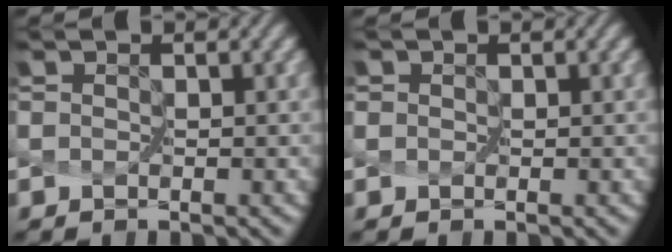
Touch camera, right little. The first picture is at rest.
{"total": 0.0}